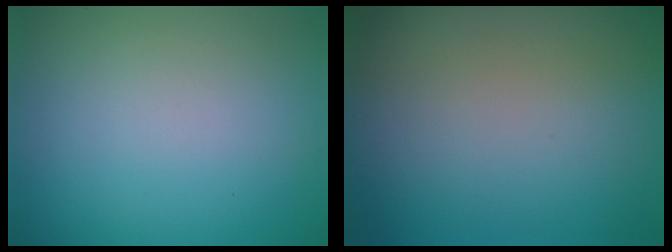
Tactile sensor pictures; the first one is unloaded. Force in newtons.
{"total": 0.0}